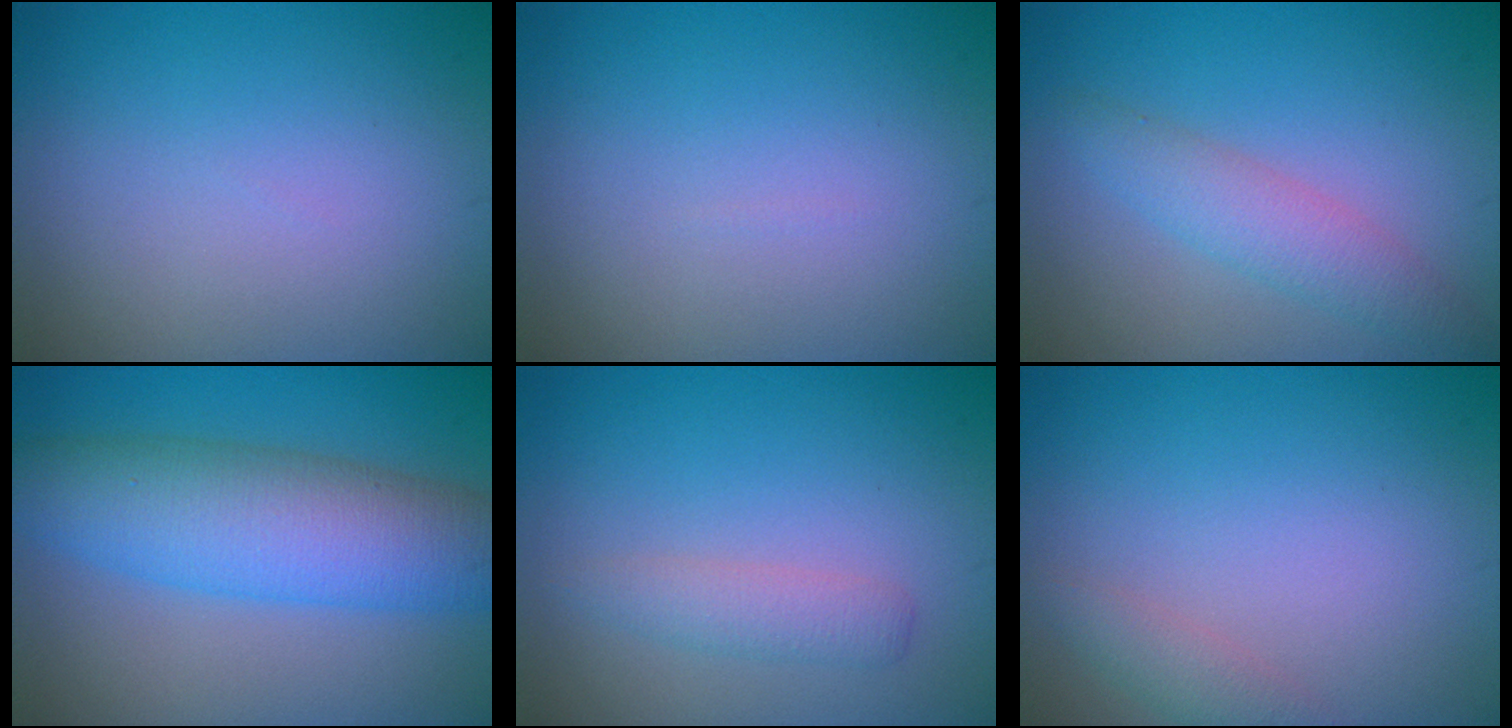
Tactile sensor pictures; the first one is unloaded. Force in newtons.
{"total": 0.0}
{"total": 2.9, "press": 2.9, "slide": 0.1}
{"total": 8.4, "press": 8.4, "slide": 0.1}
{"total": 1.8, "press": 1.8, "slide": 0.0}
{"total": 1.6, "press": 1.6, "slide": 0.2}